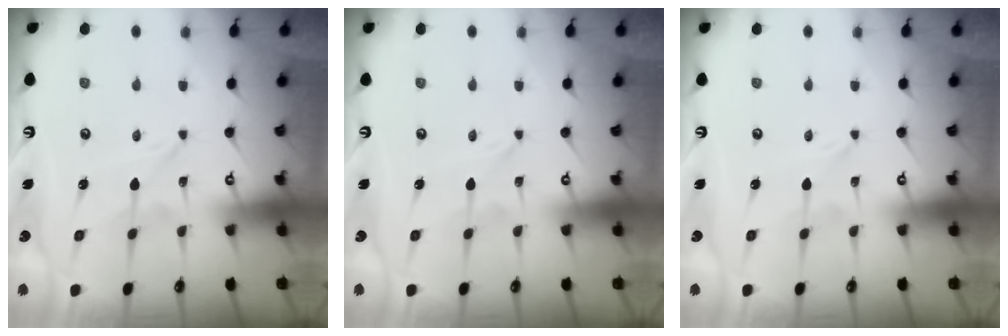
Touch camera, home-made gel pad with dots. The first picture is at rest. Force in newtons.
{"total": 0.0}
{"total": 0.0}